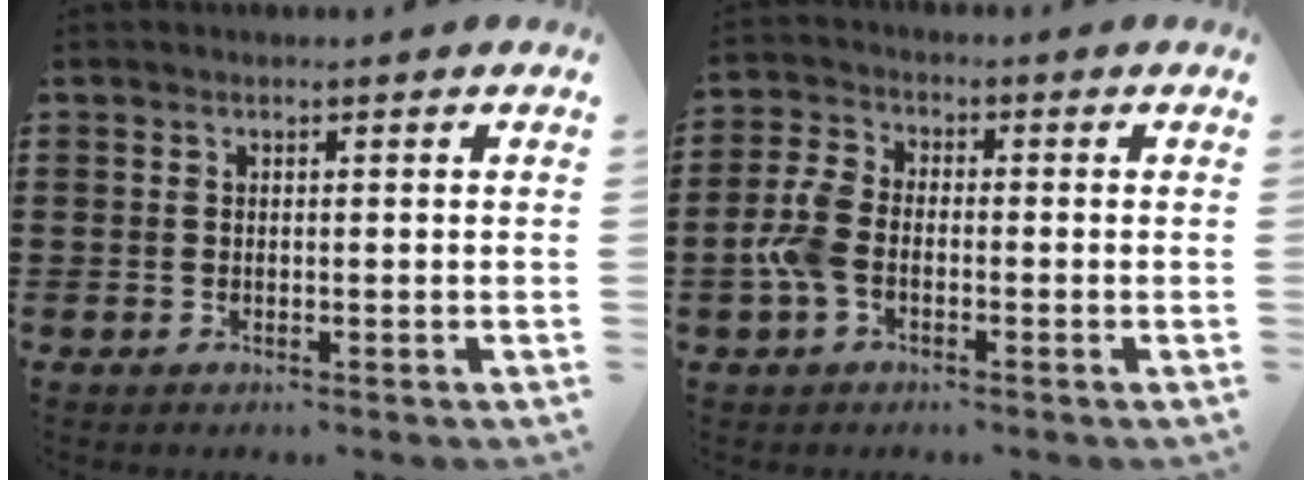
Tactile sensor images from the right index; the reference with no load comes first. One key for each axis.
{"total": 5.6, "fx": -1.7, "fy": 3.3, "fz": 4.1, "tx": -0.115, "ty": -0.005, "tz": -0.041}